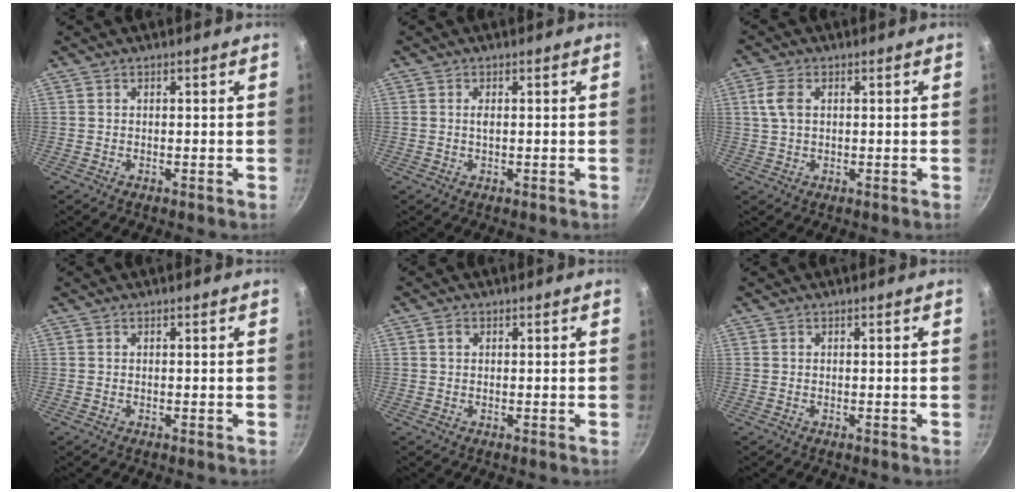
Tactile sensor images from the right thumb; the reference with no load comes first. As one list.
[{"total": 1.0, "force": [0.2, 0.4, 0.9], "torque": [-0.017, 0.000, 0.003]}, {"total": 4.4, "force": [1.1, 2.8, 3.2], "torque": [-0.064, 0.004, 0.019]}, {"total": 0.0}, {"total": 1.3, "force": [0.5, 1.0, 0.7], "torque": [-0.010, 0.003, 0.007]}, {"total": 0.0}]